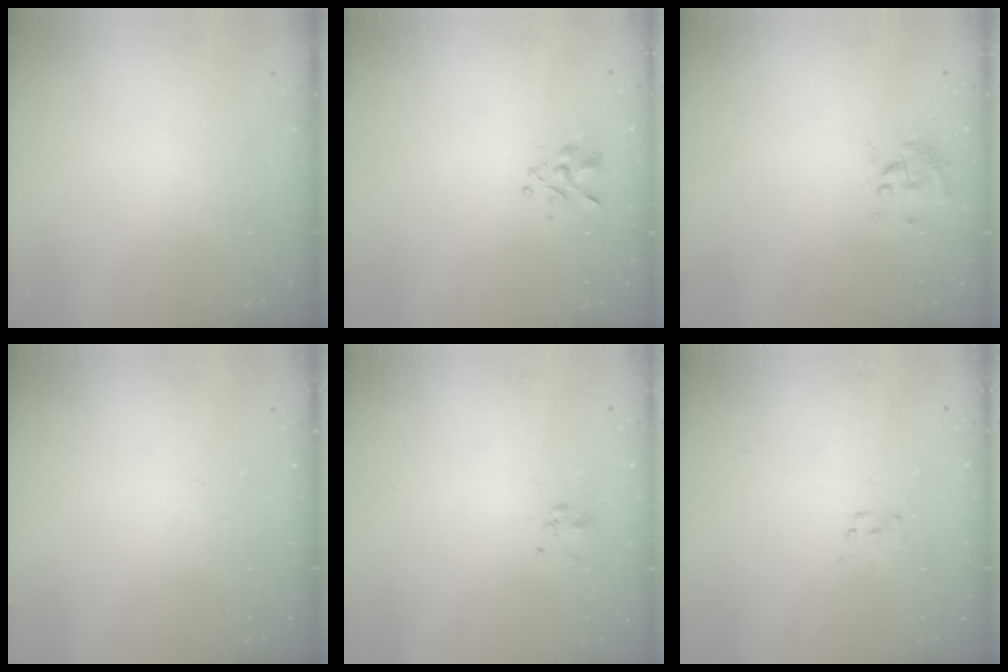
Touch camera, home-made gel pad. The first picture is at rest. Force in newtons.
{"total": 1.7, "press": 1.6, "slide": 0.7}
{"total": 0.5, "press": 0.5, "slide": 0.2}
{"total": 0.0}
{"total": 1.0, "press": 0.8, "slide": 0.6}
{"total": 1.5, "press": 1.5, "slide": 0.2}